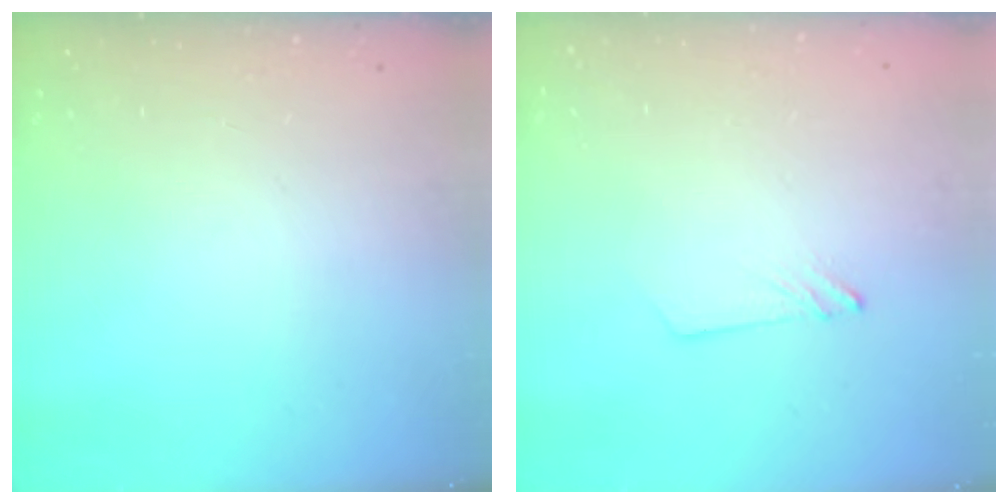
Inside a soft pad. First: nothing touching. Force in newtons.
{"total": 1.5, "press": 1.5, "slide": 0.1}